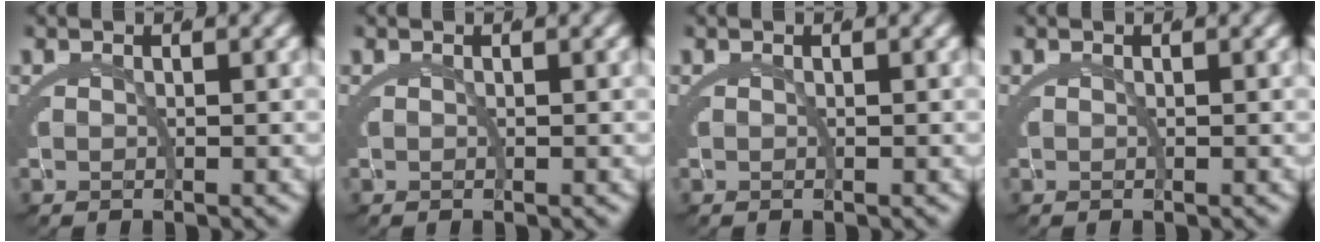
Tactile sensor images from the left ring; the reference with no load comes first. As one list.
[{"total": 0.0}, {"total": 0.0}, {"total": 0.0}]